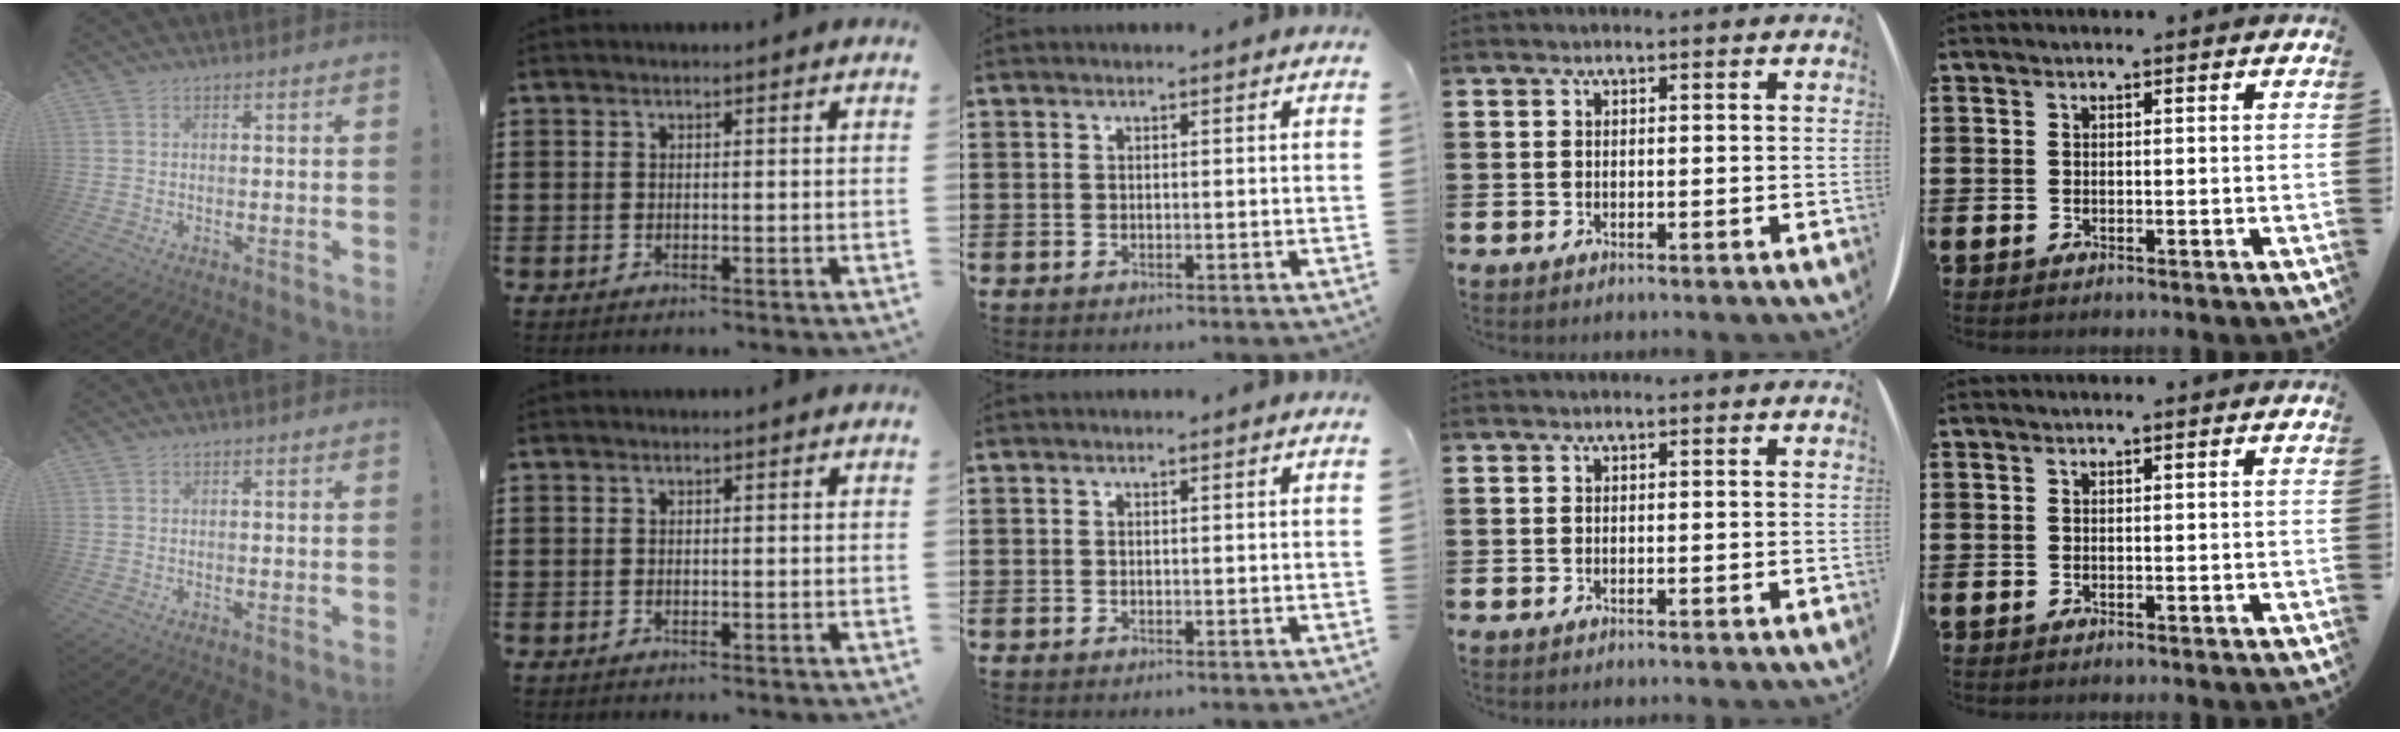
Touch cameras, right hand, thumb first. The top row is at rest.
{}